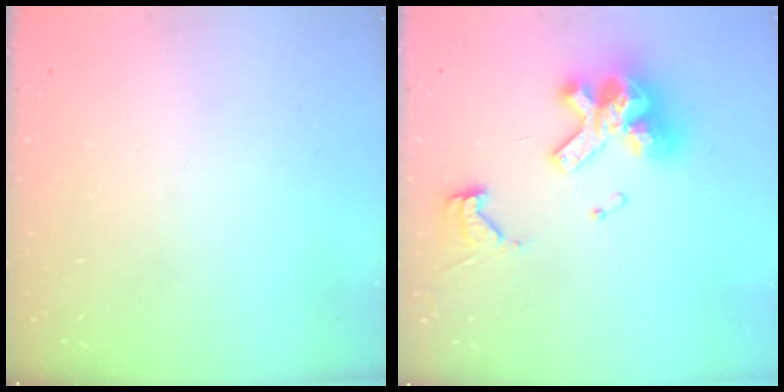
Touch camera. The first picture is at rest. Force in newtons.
{"total": 14.8, "press": 14.7, "slide": 1.7}